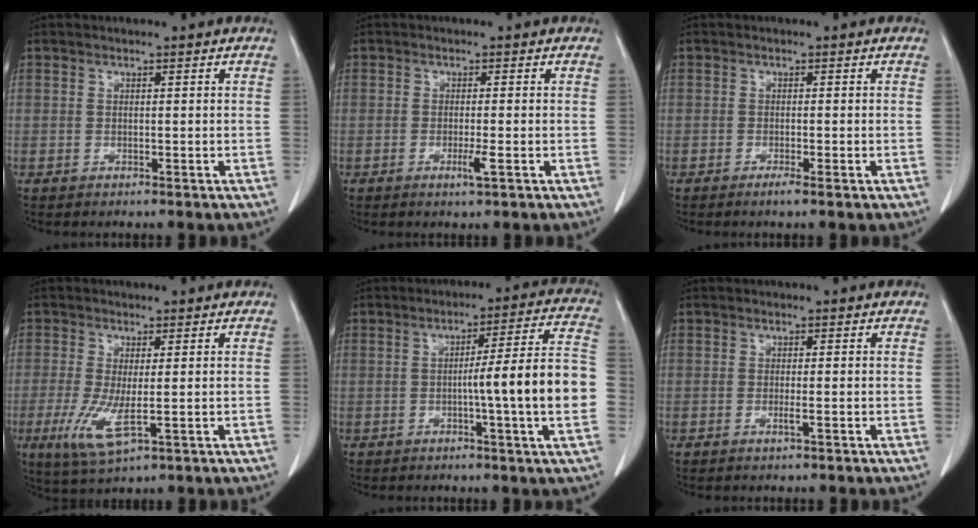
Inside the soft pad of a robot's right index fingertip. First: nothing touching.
{"total": 2.0, "force": [-0.8, -0.2, 1.8], "torque": [-0.031, -0.006, -0.016]}
{"total": 1.4, "force": [-0.9, -0.2, 1.1], "torque": [-0.019, -0.001, -0.015]}
{"total": 6.5, "force": [-1.6, 1.4, 6.2], "torque": [-0.131, -0.020, -0.025]}
{"total": 12.9, "force": [-2.1, -1.0, 12.7], "torque": [-0.176, 0.013, -0.036]}
{"total": 1.0, "force": [-0.5, -0.2, 0.9], "torque": [-0.018, -0.003, -0.009]}